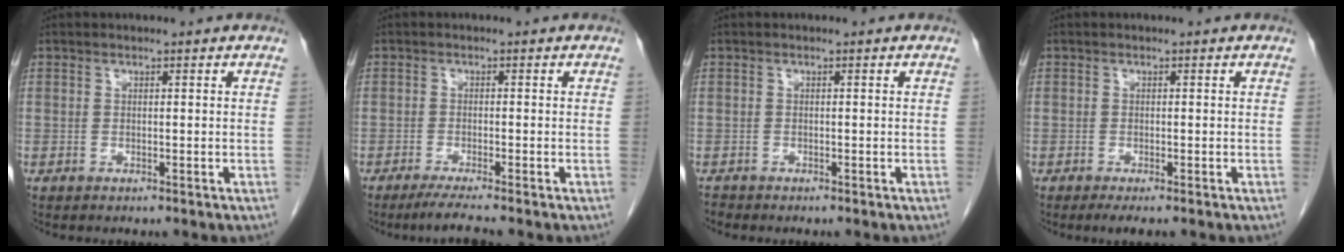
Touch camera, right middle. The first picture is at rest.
{"total": 3.7, "force": [-3.0, -0.7, 2.0], "torque": [-0.038, -0.012, -0.056]}
{"total": 0.5, "force": [-0.5, 0.1, -0.2], "torque": [-0.004, -0.002, -0.011]}
{"total": 1.8, "force": [-1.3, 0.3, 1.3], "torque": [-0.020, -0.006, -0.021]}